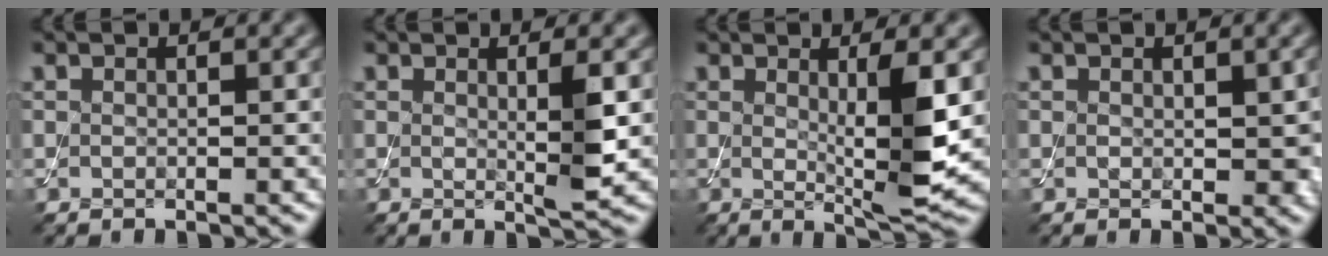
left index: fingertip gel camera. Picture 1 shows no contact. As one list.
[{"total": 2.5, "force": [0.3, 0.2, 2.5], "torque": [-0.041, -0.008, 0.005]}, {"total": 5.1, "force": [0.5, 0.8, 5.0], "torque": [-0.080, -0.014, 0.012]}, {"total": 2.1, "force": [0.3, 1.4, 1.6], "torque": [-0.019, -0.006, 0.008]}]